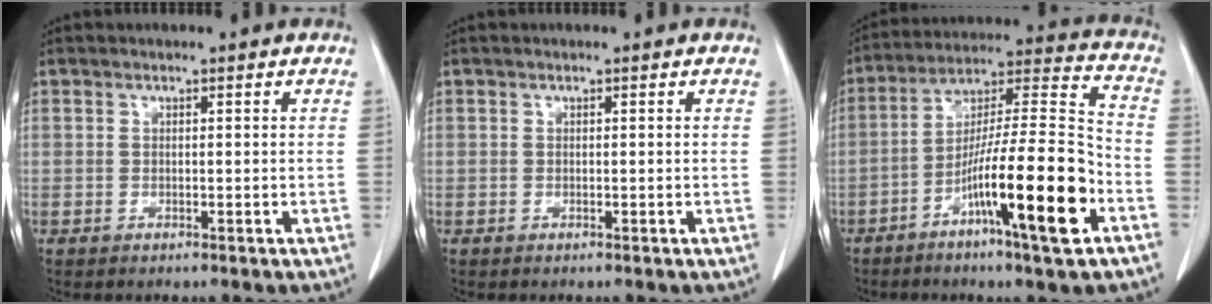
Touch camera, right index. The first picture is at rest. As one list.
[{"total": 0.0}, {"total": 17.9, "force": [-7.7, 0.8, 16.1], "torque": [-0.280, -0.005, -0.131]}]